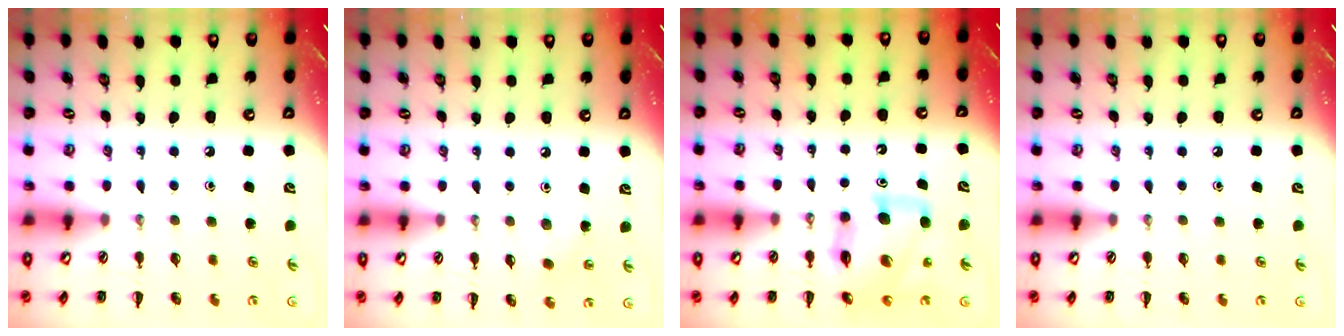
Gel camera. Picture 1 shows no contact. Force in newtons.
{"total": 2.3, "press": 2.2, "slide": 0.7}
{"total": 11.6, "press": 11.1, "slide": 3.3}
{"total": 0.0}